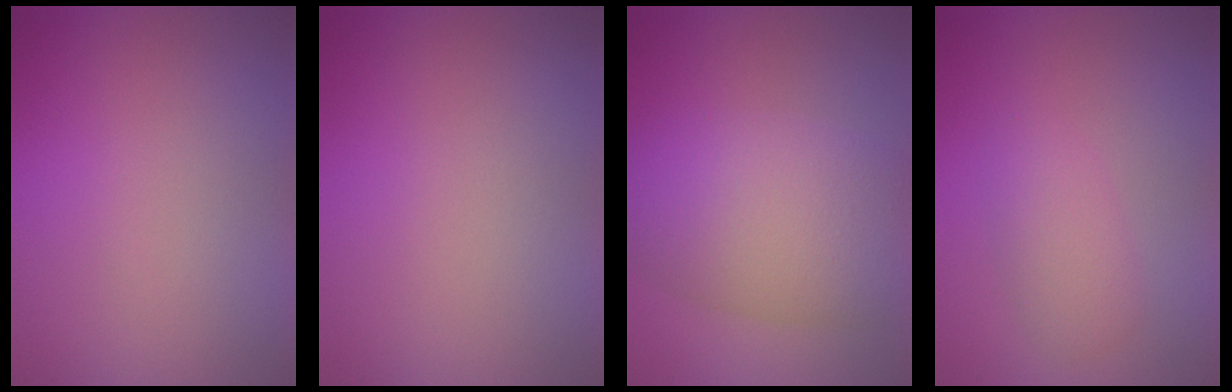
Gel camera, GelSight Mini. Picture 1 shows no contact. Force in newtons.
{"total": 0.0}
{"total": 8.6, "press": 8.6, "slide": 0.3}
{"total": 2.1, "press": 2.1, "slide": 0.1}